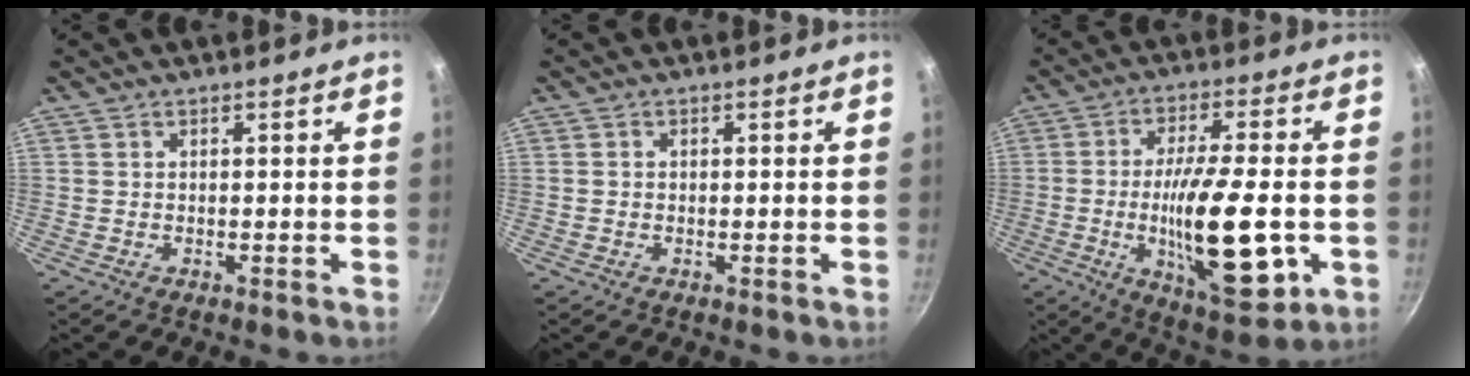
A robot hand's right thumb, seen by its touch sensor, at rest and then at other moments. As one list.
[{"total": 0.7, "force": [-0.1, 0.6, 0.3], "torque": [-0.004, 0.003, -0.002]}, {"total": 19.5, "force": [-3.8, 6.2, 18.1], "torque": [-0.291, 0.004, -0.059]}]